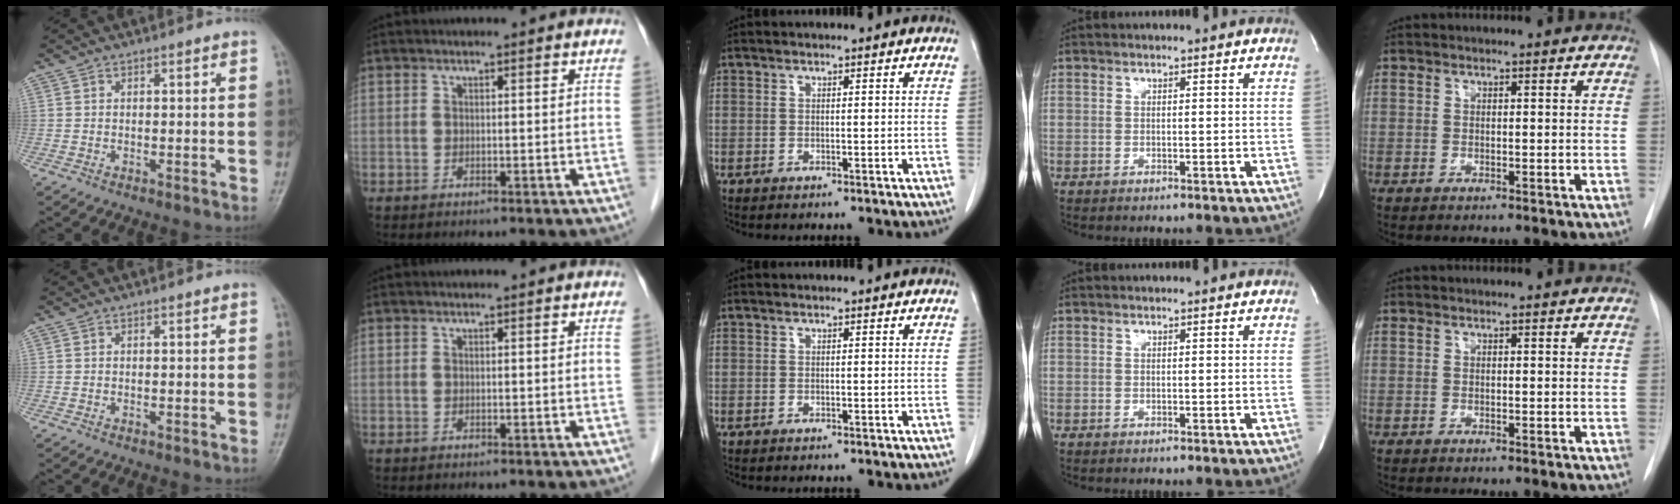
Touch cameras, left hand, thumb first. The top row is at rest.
{}